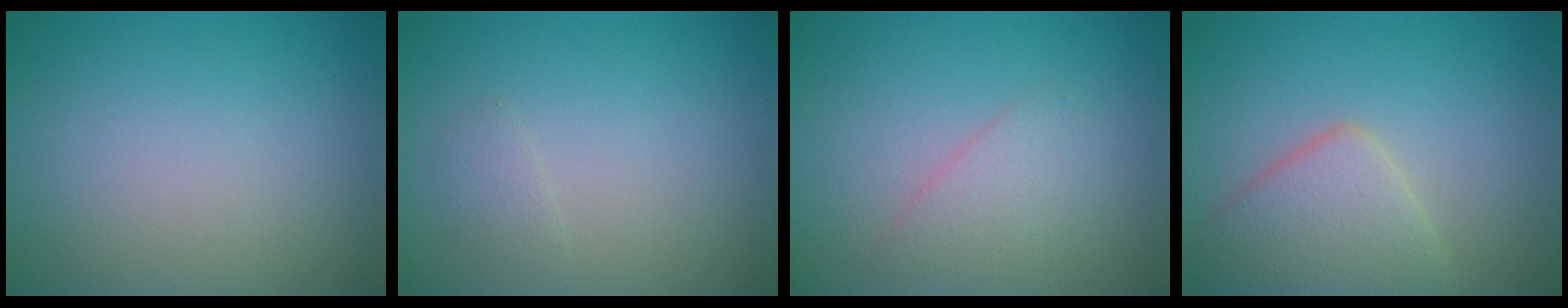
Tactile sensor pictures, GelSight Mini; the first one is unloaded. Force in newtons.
{"total": 0.9, "press": 0.9, "slide": 0.0}
{"total": 2.3, "press": 2.3, "slide": 0.2}
{"total": 4.4, "press": 4.4, "slide": 0.3}